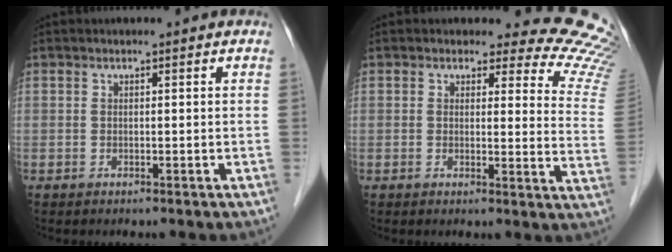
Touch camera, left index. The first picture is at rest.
{"total": 15.0, "force": [14.2, 4.0, 2.8], "torque": [0.010, -0.108, 0.102]}